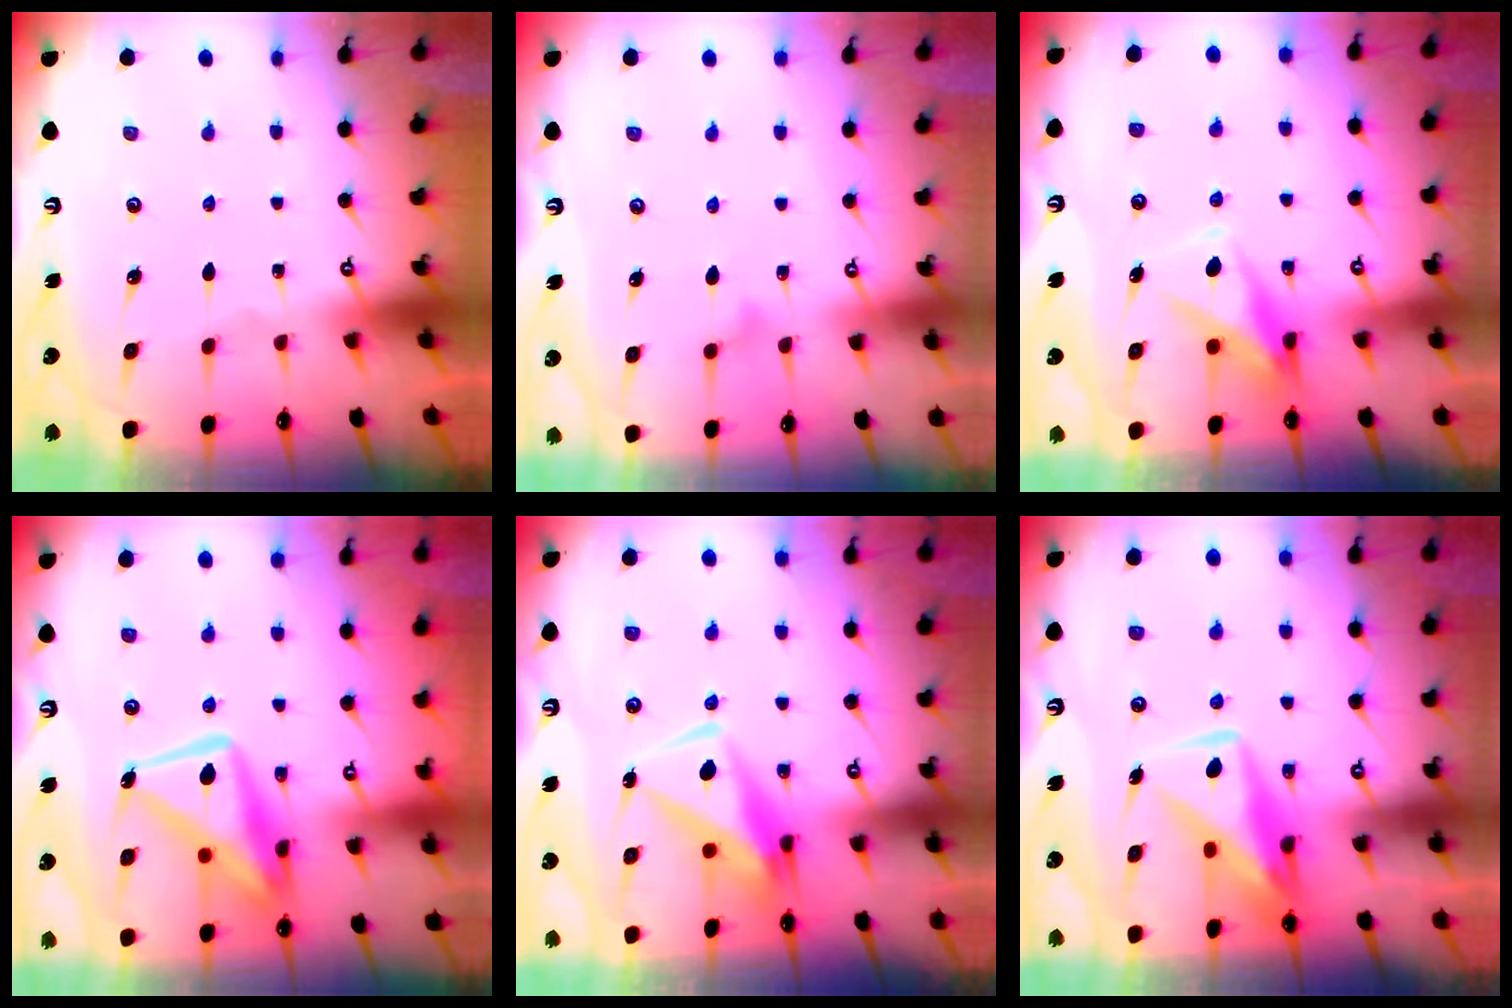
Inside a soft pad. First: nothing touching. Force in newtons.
{"total": 8.4, "press": 8.4, "slide": 0.5}
{"total": 8.5, "press": 8.5, "slide": 0.8}
{"total": 15.0, "press": 14.9, "slide": 1.5}
{"total": 8.9, "press": 8.8, "slide": 1.6}
{"total": 11.4, "press": 11.4, "slide": 0.9}